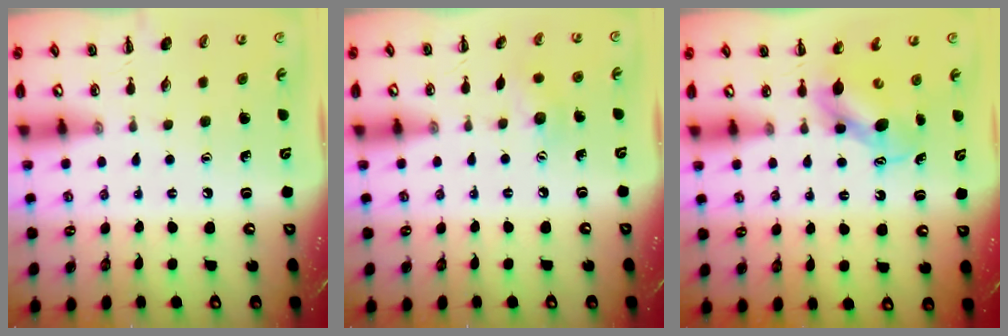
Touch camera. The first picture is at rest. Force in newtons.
{"total": 6.9, "press": 6.8, "slide": 1.3}
{"total": 6.6, "press": 6.6, "slide": 0.7}